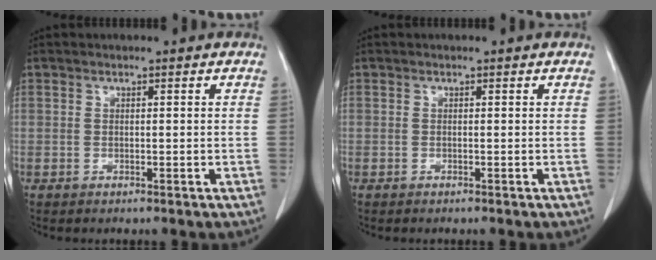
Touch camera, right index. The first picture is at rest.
{"total": 0.0}